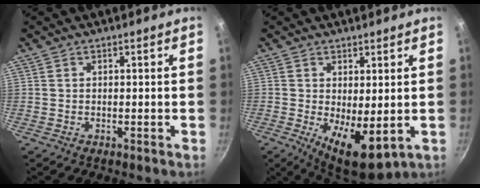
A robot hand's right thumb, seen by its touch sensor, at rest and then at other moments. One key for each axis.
{"total": 8.8, "fx": -0.8, "fy": 3.7, "fz": 8.0, "tx": -0.110, "ty": -0.015, "tz": -0.001}